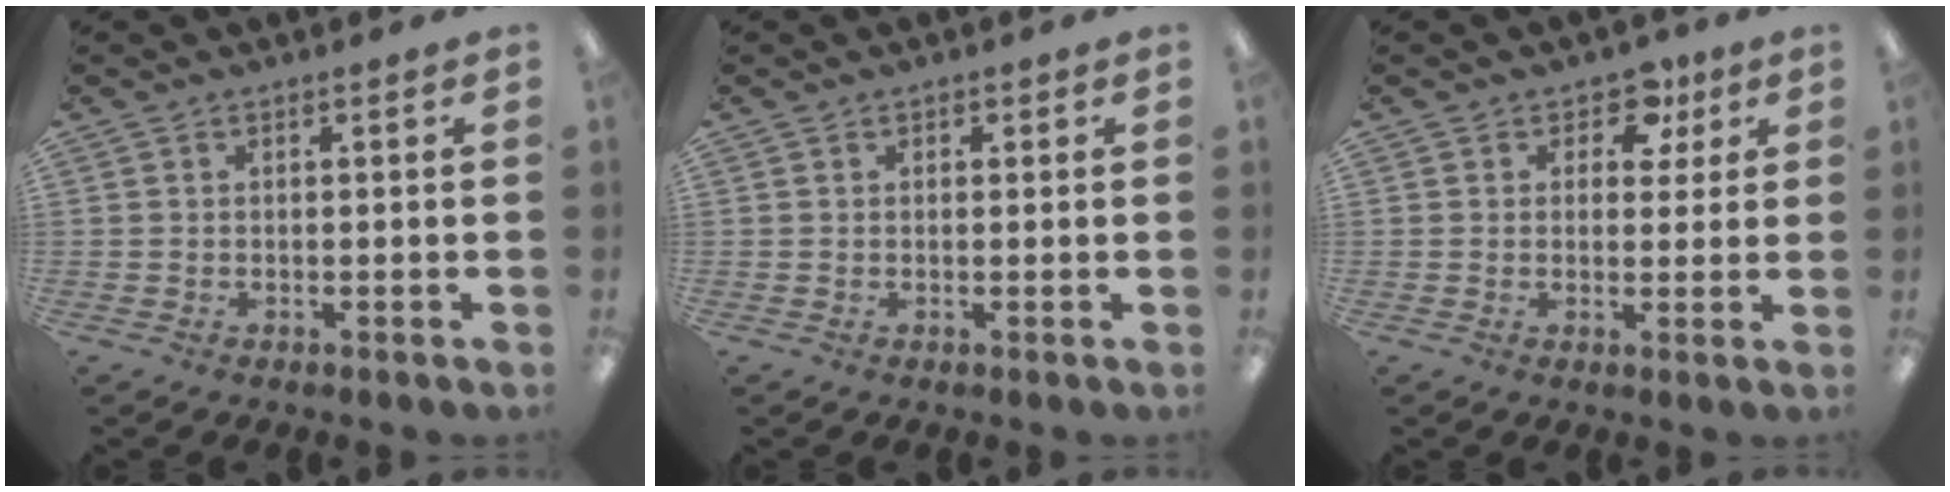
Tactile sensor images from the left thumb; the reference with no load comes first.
{"total": 0.7, "force": [0.4, 0.6, 0.1], "torque": [-0.001, 0.004, 0.007]}
{"total": 6.4, "force": [3.5, 4.4, 3.0], "torque": [-0.033, -0.007, 0.058]}